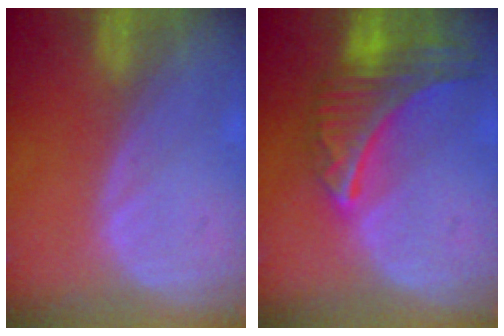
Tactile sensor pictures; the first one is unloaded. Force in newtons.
{"total": 9.2, "press": 8.1, "slide": 4.4}